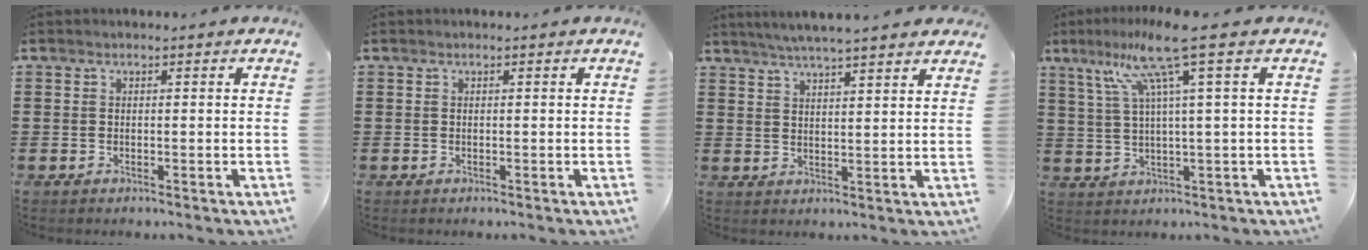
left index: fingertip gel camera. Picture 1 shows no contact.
{"total": 0.0}
{"total": 4.1, "force": [3.8, -0.3, 1.5], "torque": [-0.040, -0.011, 0.067]}
{"total": 10.1, "force": [4.6, -0.1, 9.0], "torque": [-0.195, -0.010, 0.072]}